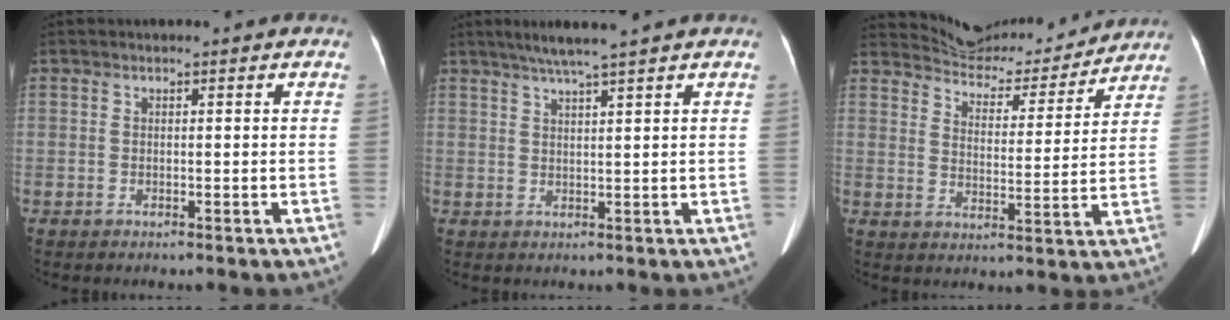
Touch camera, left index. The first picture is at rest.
{"total": 5.5, "force": [4.3, -1.0, 3.4], "torque": [-0.058, 0.014, 0.075]}
{"total": 12.8, "force": [12.6, 2.0, 1.1], "torque": [-0.014, -0.001, 0.174]}